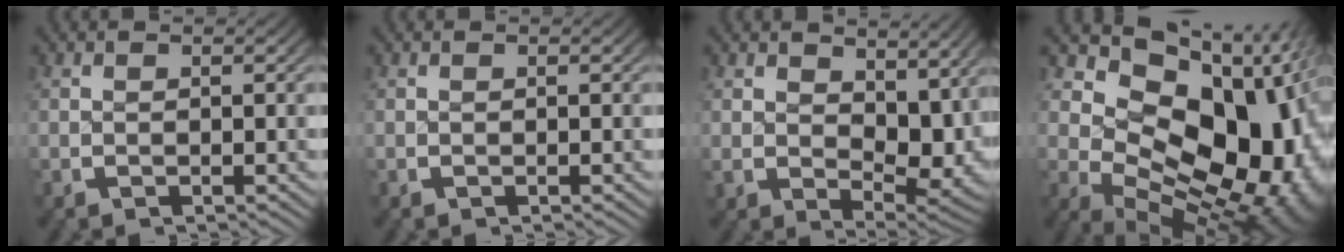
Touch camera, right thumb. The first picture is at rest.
{"total": 0.0}
{"total": 6.2, "force": [1.3, 3.4, 5.0], "torque": [-0.073, -0.026, 0.033]}
{"total": 18.7, "force": [-0.6, 11.4, 14.8], "torque": [-0.238, -0.039, 0.006]}